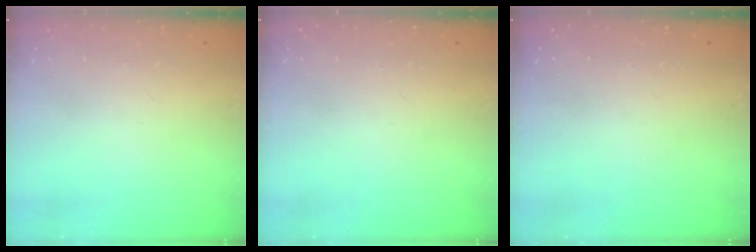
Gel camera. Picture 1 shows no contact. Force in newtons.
{"total": 0.0}
{"total": 0.0}